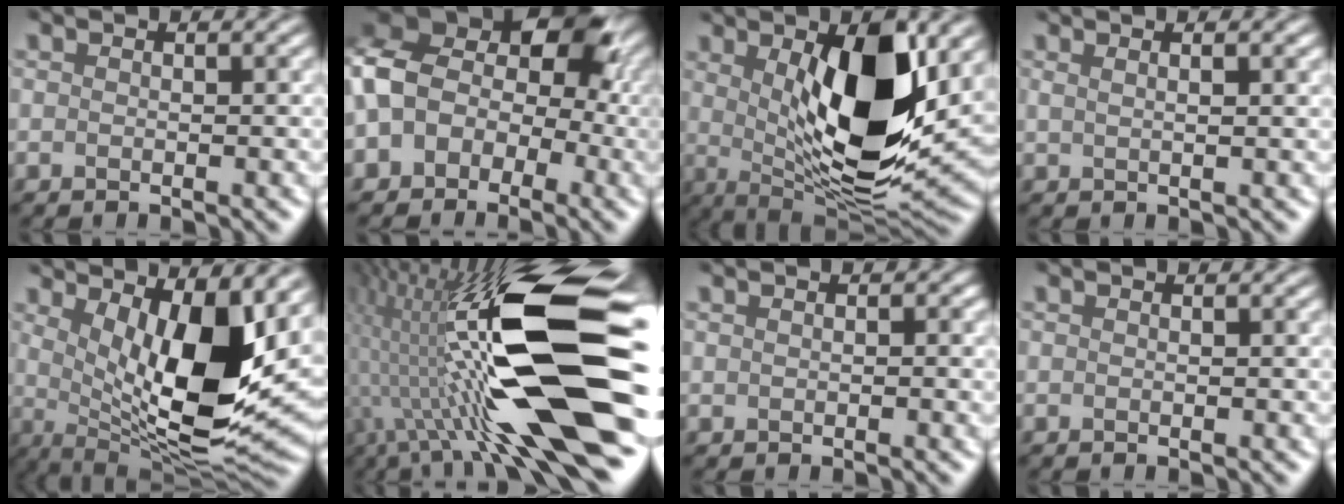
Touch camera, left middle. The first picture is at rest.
{"total": 6.3, "force": [-0.7, 5.1, 3.6], "torque": [-0.065, 0.007, -0.035]}
{"total": 9.6, "force": [2.7, 3.0, 8.7], "torque": [-0.141, -0.015, 0.050]}
{"total": 1.9, "force": [1.4, 0.8, 1.0], "torque": [0.015, -0.005, 0.003]}
{"total": 10.6, "force": [2.9, 3.3, 9.7], "torque": [-0.143, -0.026, 0.052]}
{"total": 14.0, "force": [1.4, 3.6, 13.4], "torque": [-0.232, -0.001, 0.020]}
{"total": 0.7, "force": [0.5, 0.0, -0.4], "torque": [0.013, -0.003, 0.009]}
{"total": 0.0}